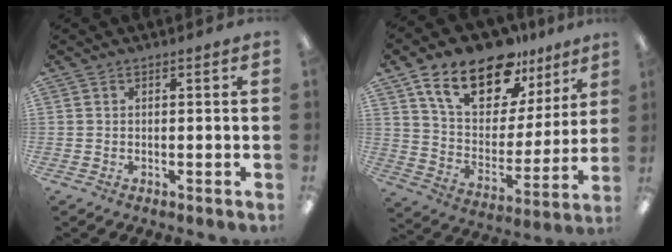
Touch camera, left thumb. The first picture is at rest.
{"total": 18.7, "force": [13.2, 9.4, 9.3], "torque": [-0.174, -0.071, 0.235]}